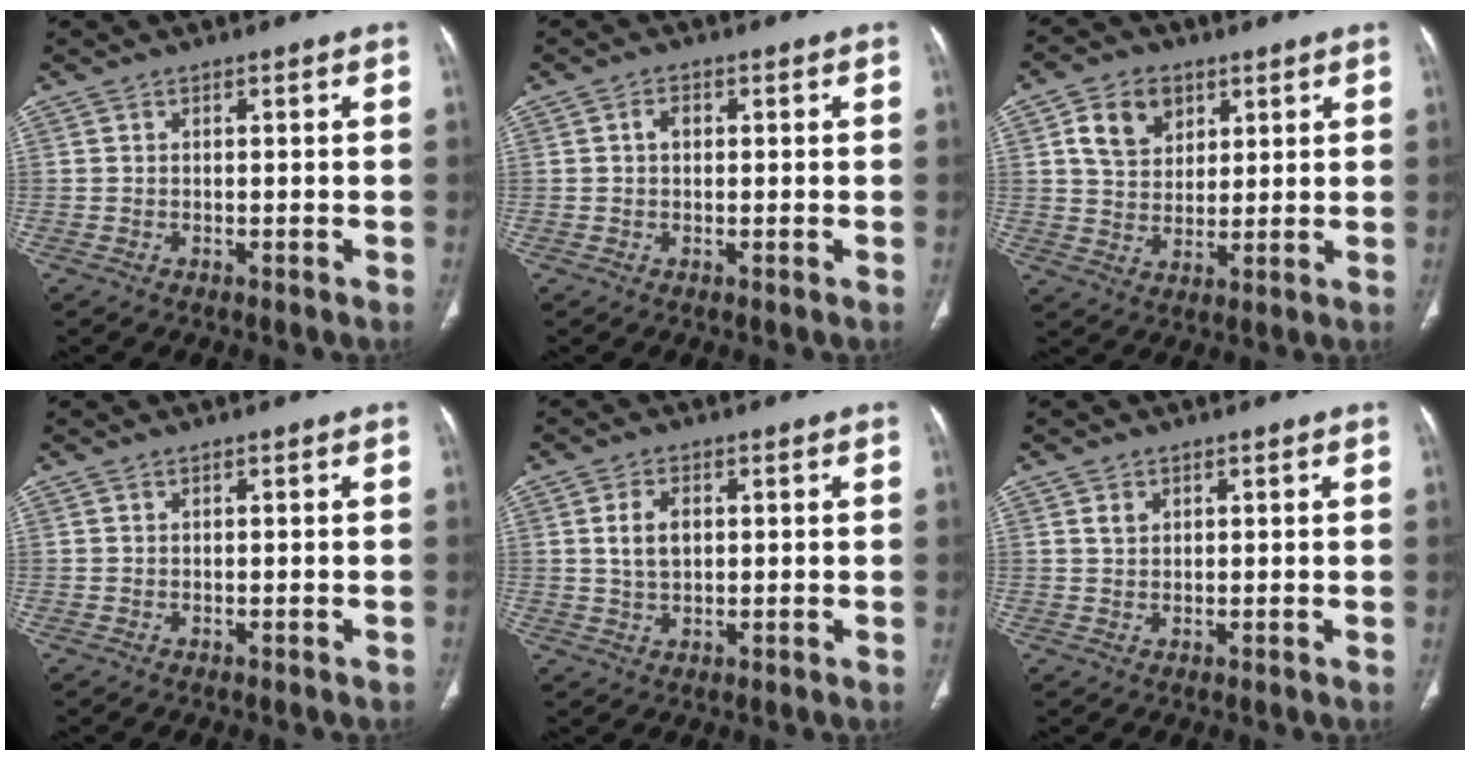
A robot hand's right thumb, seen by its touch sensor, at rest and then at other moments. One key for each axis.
{"total": 1.7, "fx": 0.2, "fy": 1.2, "fz": 1.3, "tx": -0.021, "ty": 0.006, "tz": 0.001}
{"total": 9.0, "fx": 3.9, "fy": 6.7, "fz": 4.6, "tx": -0.055, "ty": -0.012, "tz": 0.073}
{"total": 0.0}
{"total": 4.6, "fx": 0.9, "fy": 2.8, "fz": 3.5, "tx": -0.065, "ty": -0.001, "tz": 0.019}
{"total": 1.8, "fx": 0.9, "fy": 1.3, "fz": 0.8, "tx": -0.010, "ty": -0.004, "tz": 0.019}